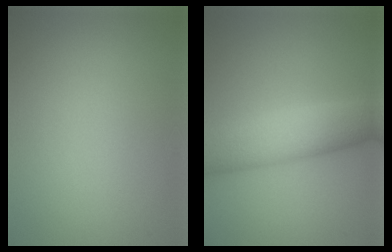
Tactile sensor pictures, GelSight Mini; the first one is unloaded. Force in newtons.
{"total": 6.8, "press": 6.8, "slide": 0.2}